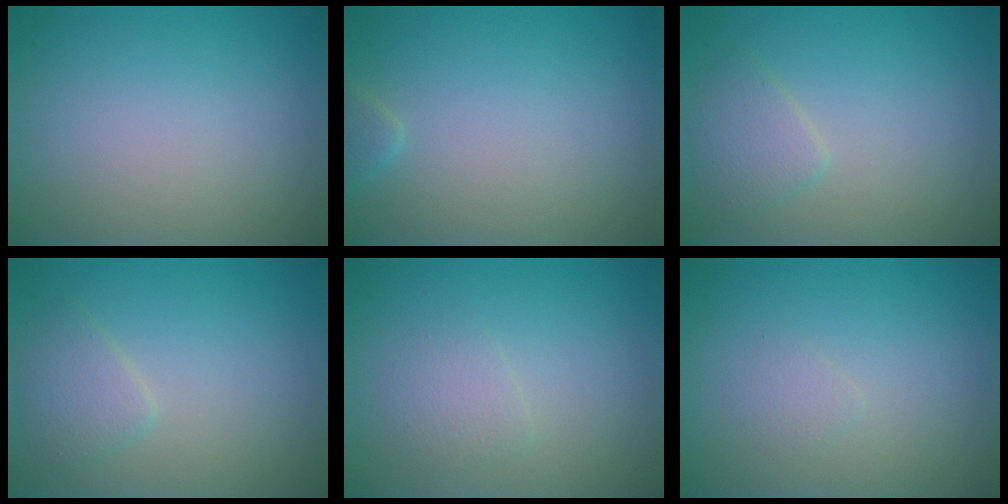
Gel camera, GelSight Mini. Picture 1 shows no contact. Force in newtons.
{"total": 1.0, "press": 1.0, "slide": 0.1}
{"total": 2.0, "press": 2.0, "slide": 0.1}
{"total": 2.0, "press": 2.0, "slide": 0.1}
{"total": 1.4, "press": 1.4, "slide": 0.1}
{"total": 0.8, "press": 0.8, "slide": 0.0}